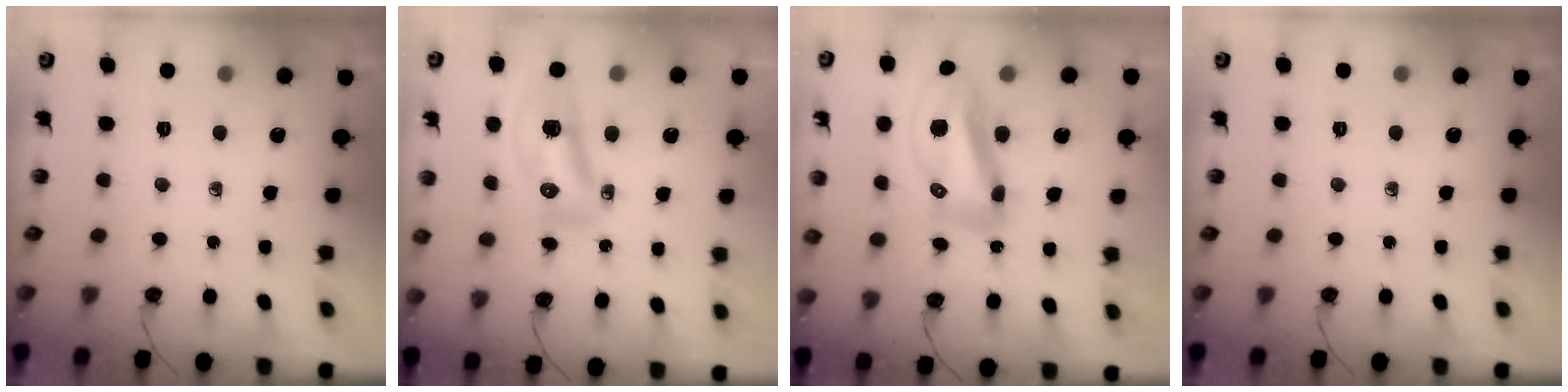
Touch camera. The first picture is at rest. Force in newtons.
{"total": 12.9, "press": 12.9, "slide": 1.5}
{"total": 16.2, "press": 16.1, "slide": 1.9}
{"total": 0.0}